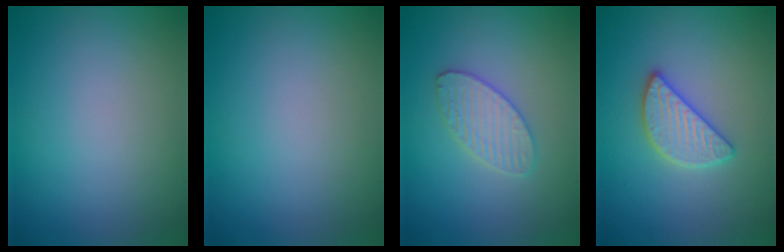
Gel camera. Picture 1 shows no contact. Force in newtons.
{"total": 0.0}
{"total": 3.0, "press": 3.0, "slide": 0.2}
{"total": 3.0, "press": 3.0, "slide": 0.2}